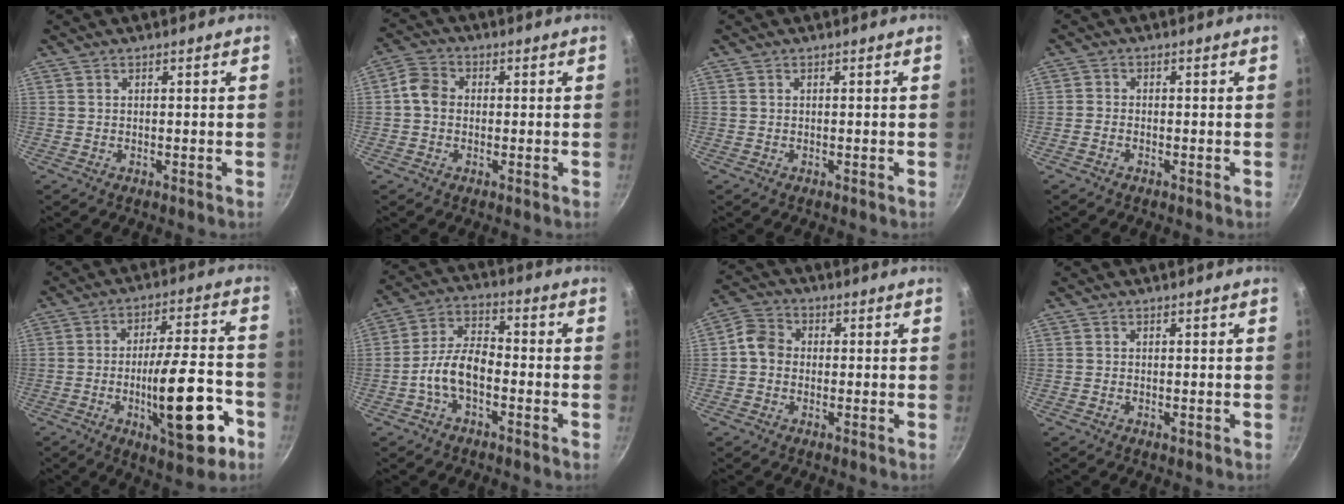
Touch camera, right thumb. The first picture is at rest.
{"total": 5.0, "force": [-0.1, 4.2, 2.8], "torque": [-0.041, 0.014, -0.018]}
{"total": 0.0}
{"total": 1.4, "force": [-1.0, 0.8, 0.5], "torque": [-0.013, 0.012, -0.025]}
{"total": 18.2, "force": [-6.8, 5.6, 16.0], "torque": [-0.213, 0.041, -0.094]}
{"total": 8.6, "force": [-3.2, 4.4, 6.6], "torque": [-0.113, 0.043, -0.067]}
{"total": 5.3, "force": [-0.3, 4.5, 2.7], "torque": [-0.032, 0.014, -0.024]}
{"total": 0.5, "force": [-0.2, 0.3, 0.3], "torque": [-0.006, 0.000, -0.005]}